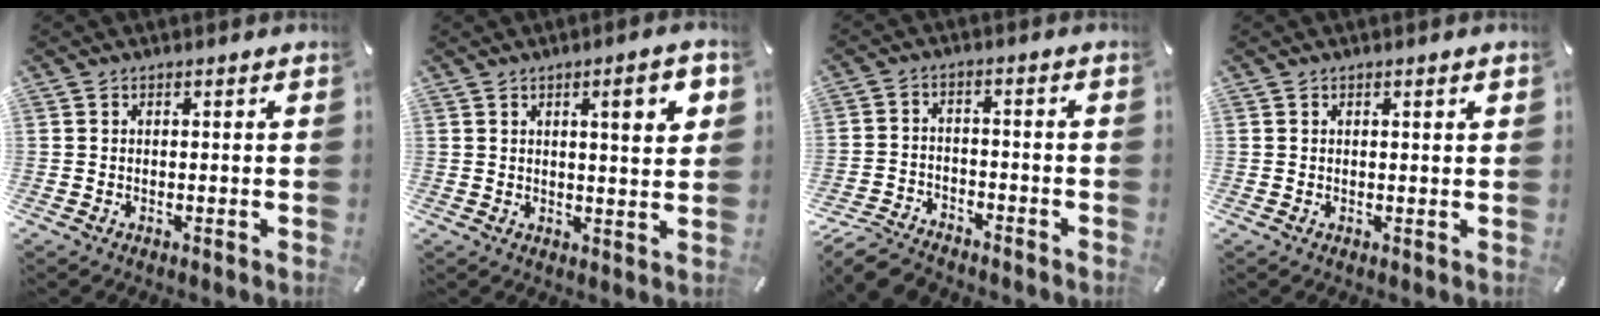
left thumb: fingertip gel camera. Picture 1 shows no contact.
{"total": 8.3, "force": [3.4, 1.8, 7.3], "torque": [-0.105, -0.009, 0.046]}
{"total": 7.3, "force": [-6.5, 2.6, 2.0], "torque": [-0.037, 0.034, -0.126]}
{"total": 1.2, "force": [0.5, 0.1, 1.1], "torque": [-0.020, 0.002, 0.008]}